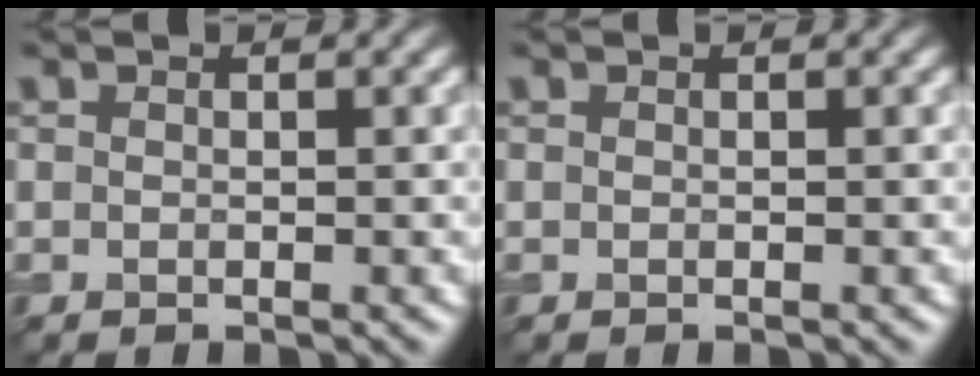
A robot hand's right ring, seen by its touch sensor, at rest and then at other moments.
{"total": 0.0}